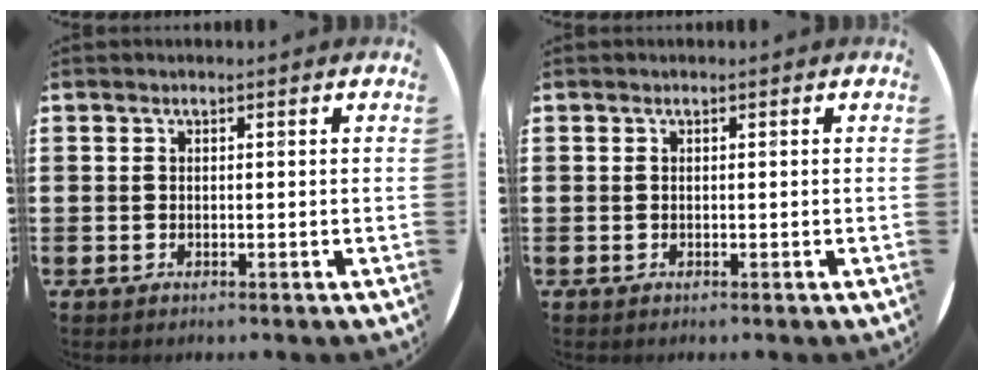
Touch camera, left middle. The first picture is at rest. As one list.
[{"total": 0.0}]